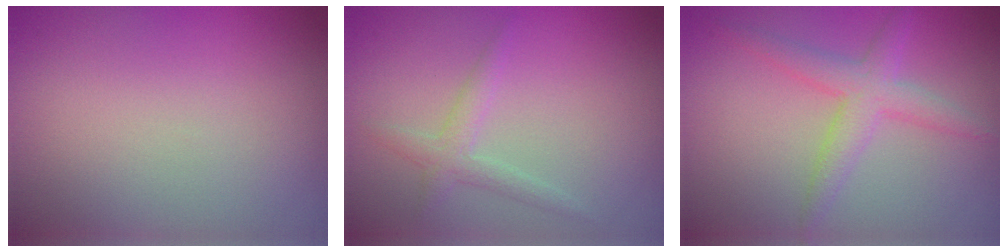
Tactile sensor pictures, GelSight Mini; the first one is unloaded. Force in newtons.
{"total": 1.8, "press": 1.8, "slide": 0.1}
{"total": 3.1, "press": 3.1, "slide": 0.0}